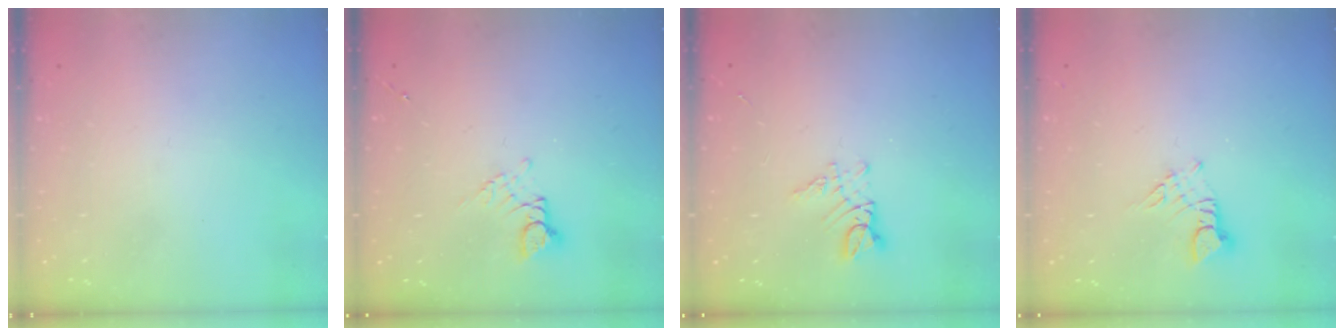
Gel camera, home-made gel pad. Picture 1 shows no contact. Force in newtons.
{"total": 4.7, "press": 4.6, "slide": 0.5}
{"total": 3.4, "press": 3.3, "slide": 0.4}
{"total": 2.3, "press": 2.3, "slide": 0.3}